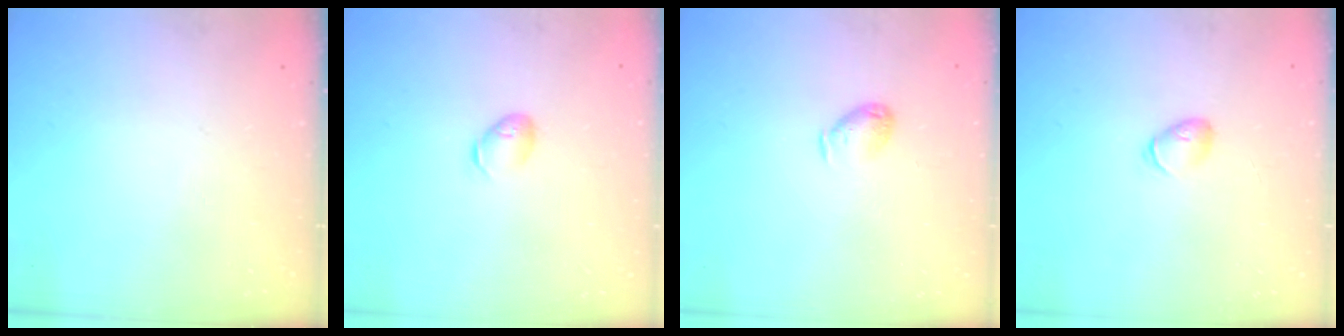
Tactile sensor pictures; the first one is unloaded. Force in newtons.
{"total": 5.8, "press": 5.7, "slide": 0.9}
{"total": 5.8, "press": 5.8, "slide": 0.4}
{"total": 5.0, "press": 4.9, "slide": 1.2}